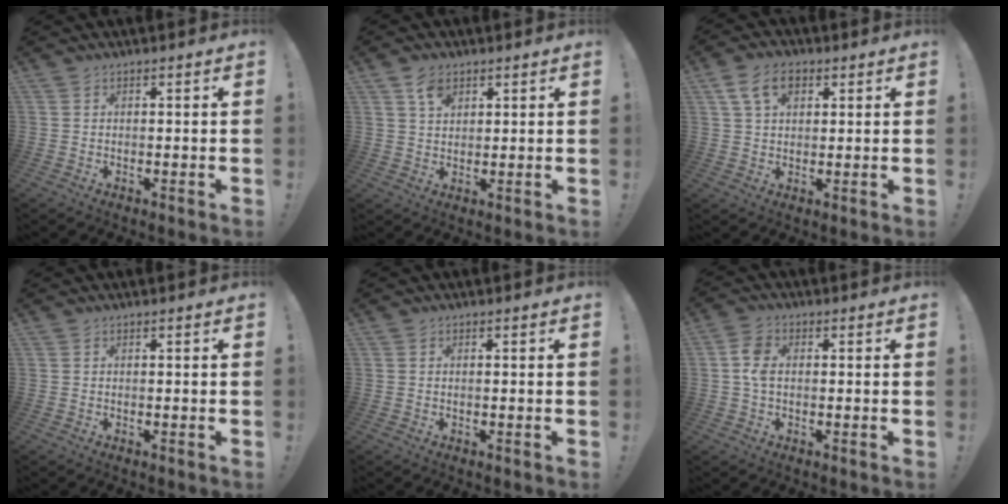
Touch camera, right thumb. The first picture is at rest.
{"total": 5.1, "force": [3.0, 3.1, 2.6], "torque": [-0.040, -0.011, 0.054]}
{"total": 8.3, "force": [3.6, 5.1, 5.5], "torque": [-0.099, 0.008, 0.069]}
{"total": 0.0}
{"total": 0.0}
{"total": 5.9, "force": [0.3, 3.7, 4.5], "torque": [-0.083, 0.012, 0.009]}